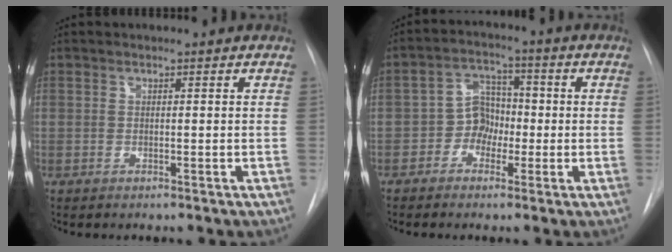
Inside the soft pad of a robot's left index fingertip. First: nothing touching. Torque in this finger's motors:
{"motor_torque": [0.74, 0.26, 0.03, 0.00]}